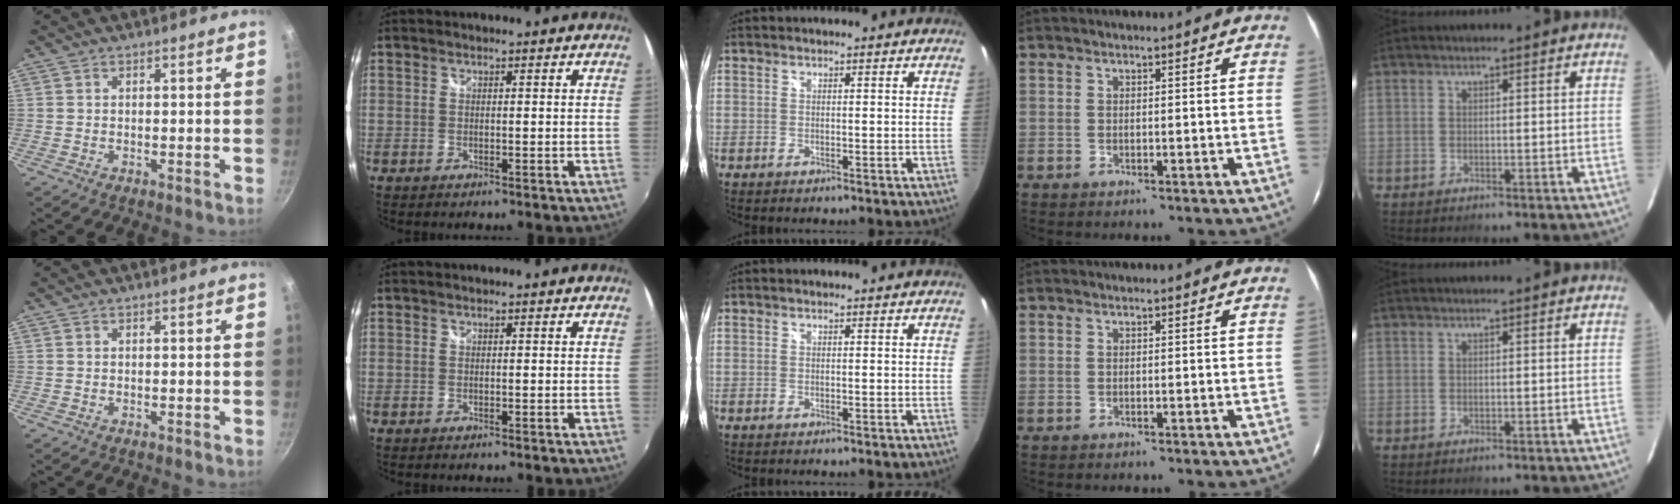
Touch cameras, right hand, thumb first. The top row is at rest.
{}